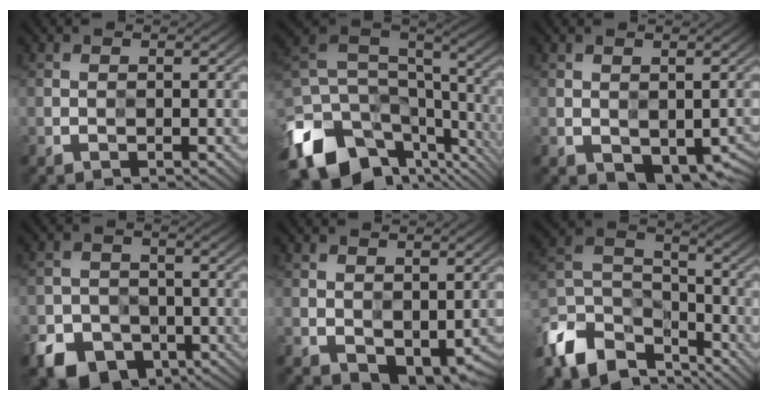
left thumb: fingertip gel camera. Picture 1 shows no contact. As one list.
[{"total": 15.7, "force": [-7.4, 9.7, 9.9], "torque": [-0.261, -0.034, -0.118]}, {"total": 6.1, "force": [-2.5, 3.5, 4.3], "torque": [-0.060, -0.024, -0.020]}, {"total": 7.5, "force": [-4.7, 5.1, 2.8], "torque": [-0.047, -0.015, -0.087]}, {"total": 4.5, "force": [-1.2, 2.7, 3.4], "torque": [-0.054, -0.016, -0.009]}, {"total": 13.2, "force": [-9.1, 6.8, 6.7], "torque": [-0.172, -0.013, -0.176]}]